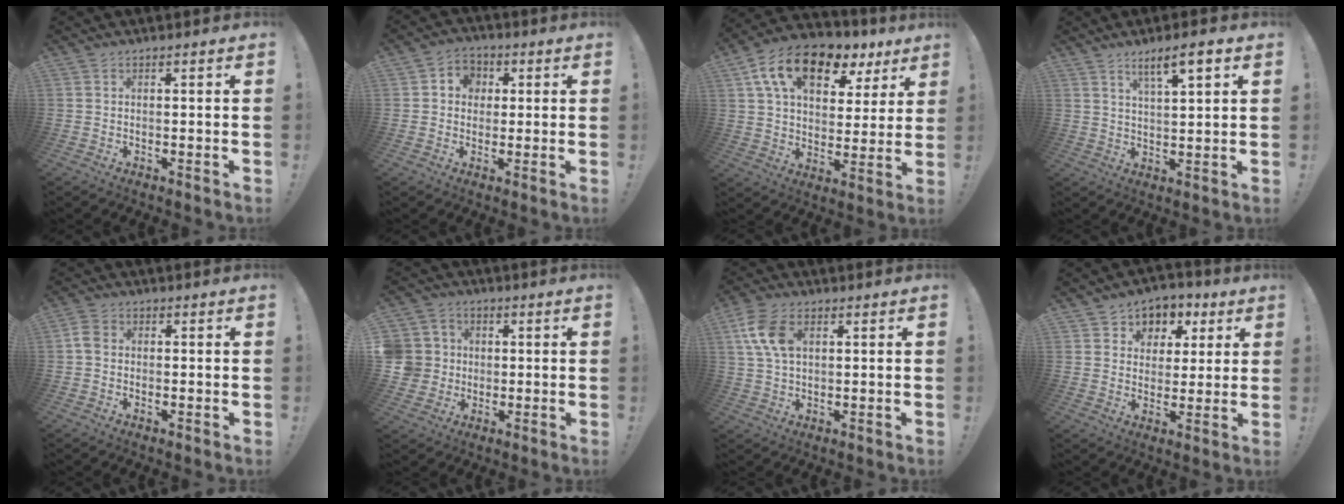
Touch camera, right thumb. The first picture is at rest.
{"total": 6.1, "force": [0.4, 5.7, 2.1], "torque": [-0.027, 0.005, 0.010]}
{"total": 16.7, "force": [9.3, 9.3, 10.3], "torque": [-0.165, -0.048, 0.164]}
{"total": 7.2, "force": [4.5, 1.2, 5.4], "torque": [-0.079, -0.025, 0.071]}
{"total": 3.8, "force": [0.1, 3.1, 2.3], "torque": [-0.045, 0.008, 0.004]}
{"total": 9.3, "force": [0.6, 8.9, 2.6], "torque": [-0.053, 0.005, 0.018]}
{"total": 9.9, "force": [3.2, 6.0, 7.2], "torque": [-0.151, 0.004, 0.061]}
{"total": 6.6, "force": [2.0, 6.1, 1.3], "torque": [-0.008, -0.017, 0.041]}